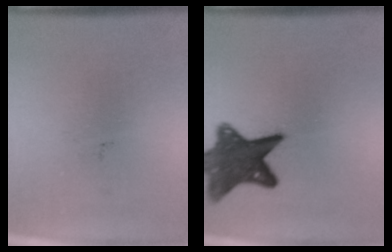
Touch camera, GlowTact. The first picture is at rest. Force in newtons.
{"total": 11.5}